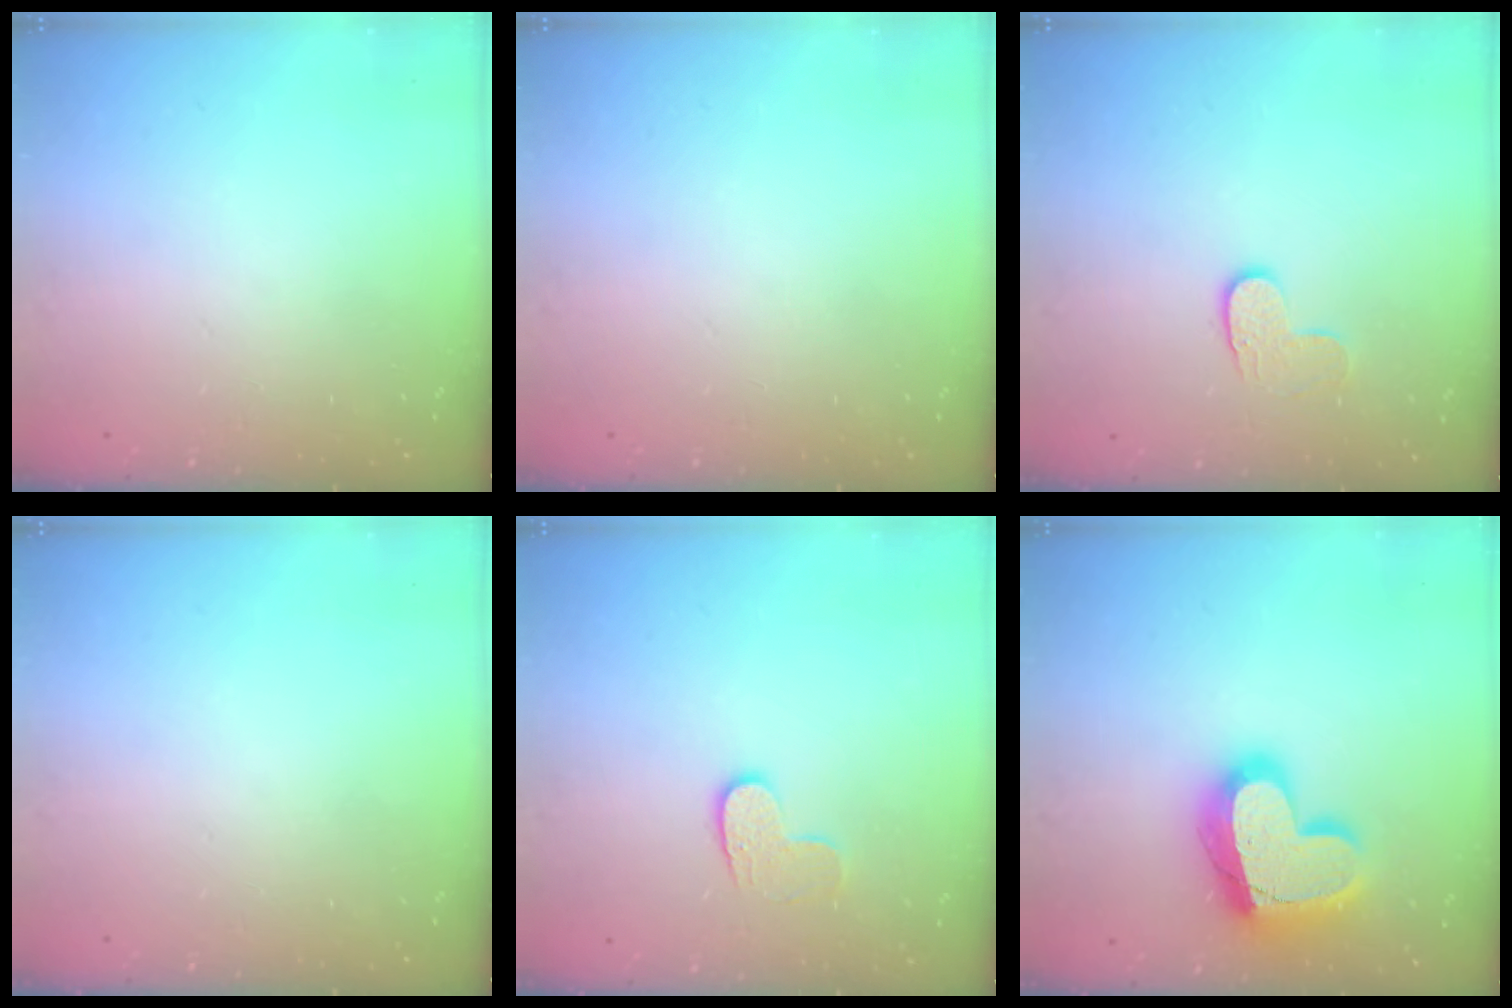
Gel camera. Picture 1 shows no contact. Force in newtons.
{"total": 0.0}
{"total": 6.3, "press": 6.3, "slide": 0.4}
{"total": 0.0}
{"total": 6.2, "press": 6.2, "slide": 0.3}
{"total": 21.4, "press": 21.3, "slide": 1.7}